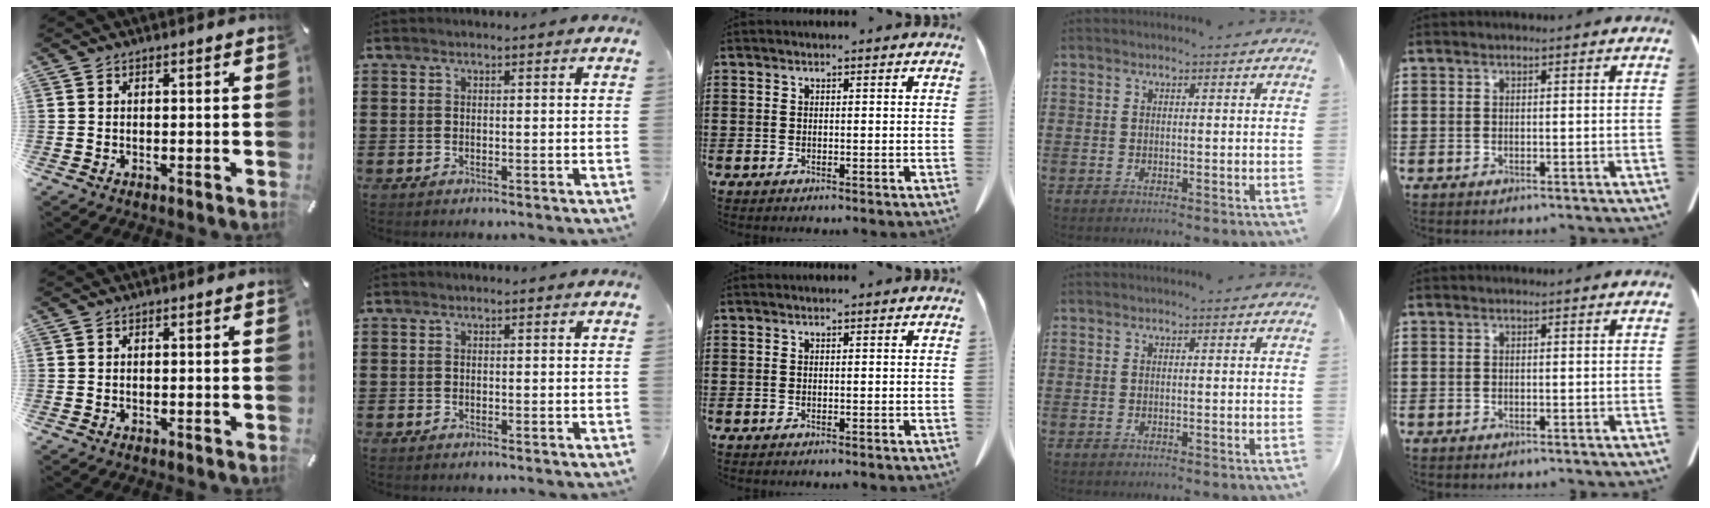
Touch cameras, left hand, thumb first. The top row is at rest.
{}